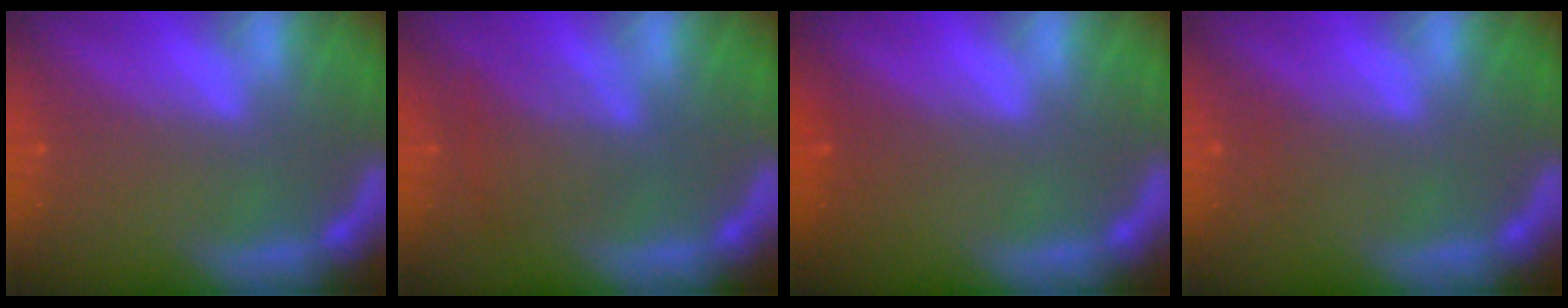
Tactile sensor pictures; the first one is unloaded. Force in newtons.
{"total": 4.0}
{"total": 1.0}
{"total": 1.0}